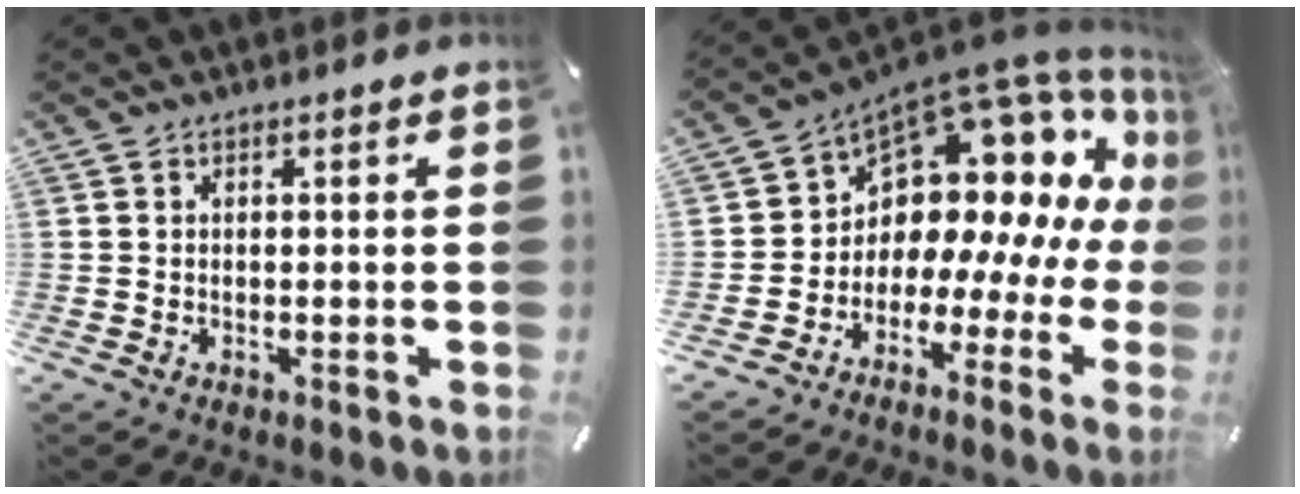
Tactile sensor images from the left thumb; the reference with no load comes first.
{"total": 11.8, "force": [5.7, 8.1, 6.4], "torque": [-0.106, -0.075, 0.100]}